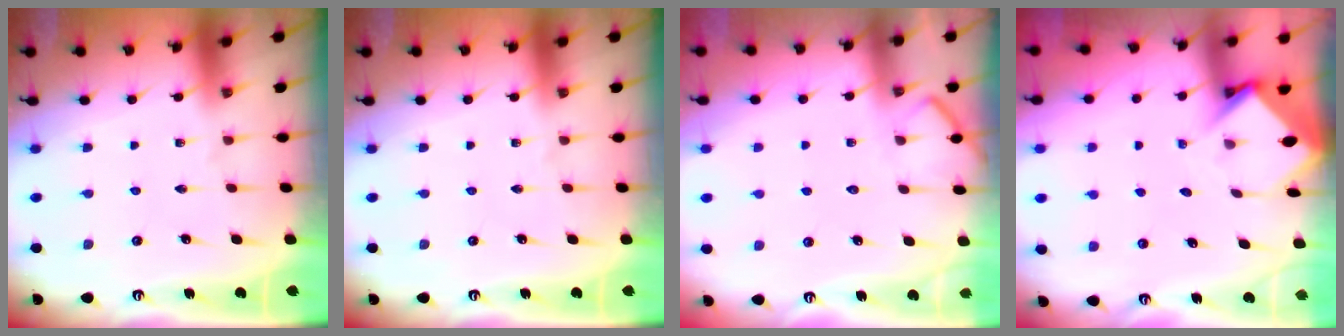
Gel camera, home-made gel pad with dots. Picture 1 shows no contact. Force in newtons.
{"total": 0.0}
{"total": 5.2, "press": 5.1, "slide": 0.5}
{"total": 3.7, "press": 3.7, "slide": 0.3}